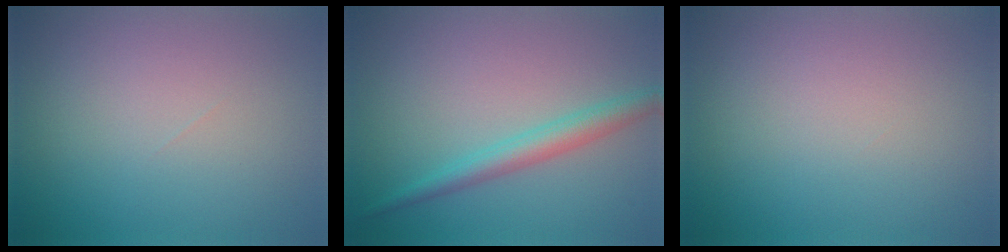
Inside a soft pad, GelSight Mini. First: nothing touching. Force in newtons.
{"total": 2.7, "press": 2.7, "slide": 0.2}
{"total": 0.0}